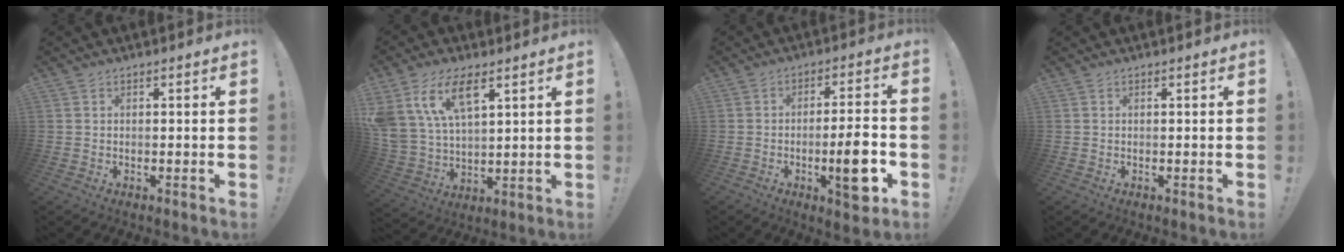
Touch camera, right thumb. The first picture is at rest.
{"total": 14.1, "force": [8.1, 7.0, 9.3], "torque": [-0.196, -0.032, 0.151]}
{"total": 12.0, "force": [-3.9, 2.3, 11.2], "torque": [-0.152, 0.003, -0.063]}
{"total": 0.0}